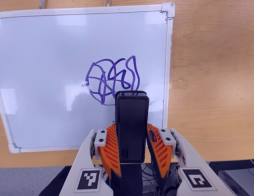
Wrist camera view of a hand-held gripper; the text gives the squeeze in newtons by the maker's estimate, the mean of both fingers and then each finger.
{"total": 4.7, "left": 3.2, "right": 6.3}